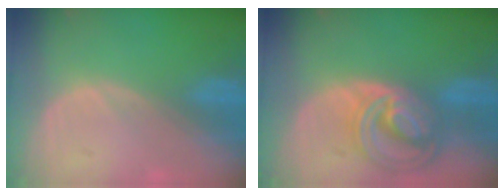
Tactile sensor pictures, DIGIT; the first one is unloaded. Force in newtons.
{"total": 8.7, "press": 7.5, "slide": 4.3}